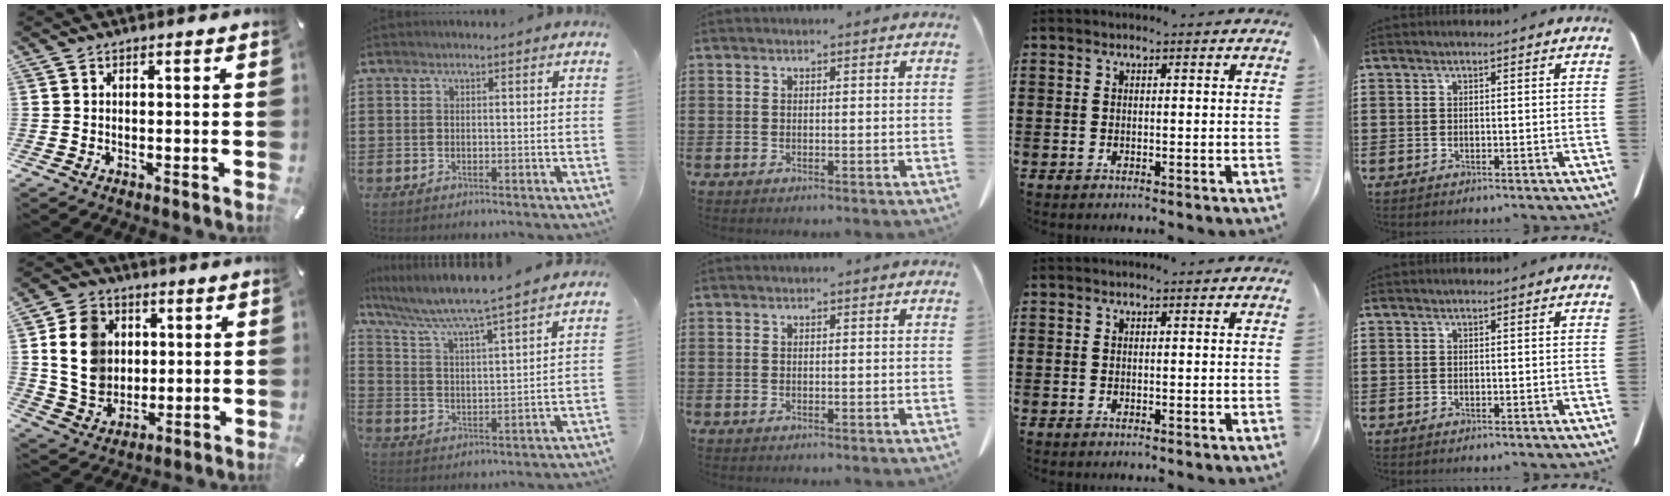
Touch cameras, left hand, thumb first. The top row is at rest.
{"thumb": {"total": 13.0, "force": [2.1, 11.3, 6.0], "torque": [-0.124, 0.005, 0.044]}, "index": {"total": 4.8, "force": [4.2, -0.5, 2.1], "torque": [-0.064, -0.038, 0.061]}}